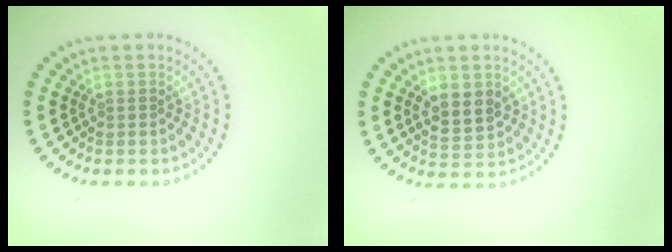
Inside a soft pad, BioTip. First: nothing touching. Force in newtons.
{"total": 3.0, "press": 2.9, "slide": 0.6}